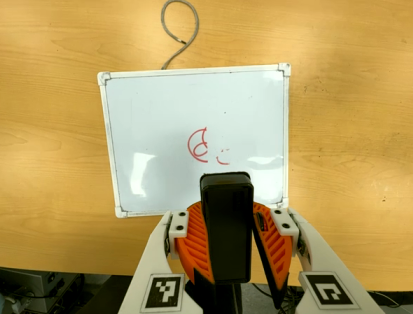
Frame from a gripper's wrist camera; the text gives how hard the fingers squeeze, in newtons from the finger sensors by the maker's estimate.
{"total": 10.5, "left": 11.2, "right": 9.7}